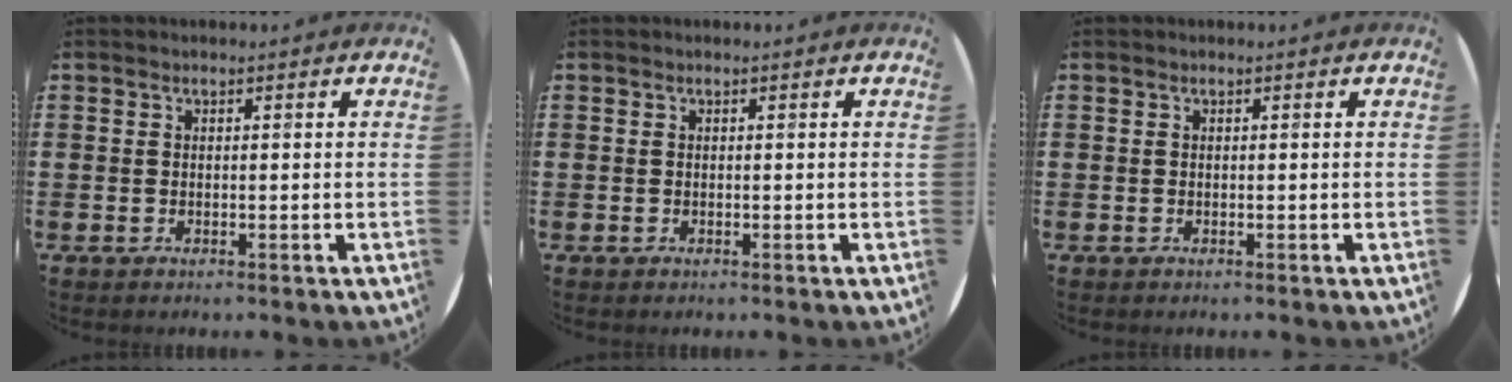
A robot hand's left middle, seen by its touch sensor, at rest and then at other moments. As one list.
[{"total": 0.0}, {"total": 0.0}]